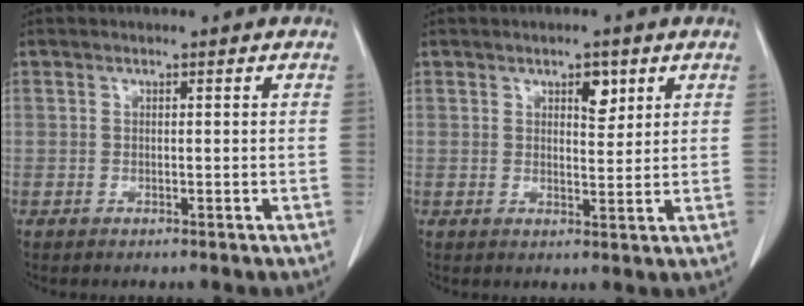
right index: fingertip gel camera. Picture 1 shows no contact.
{"total": 3.2, "force": [1.7, 1.4, 2.3], "torque": [-0.031, -0.003, 0.027]}